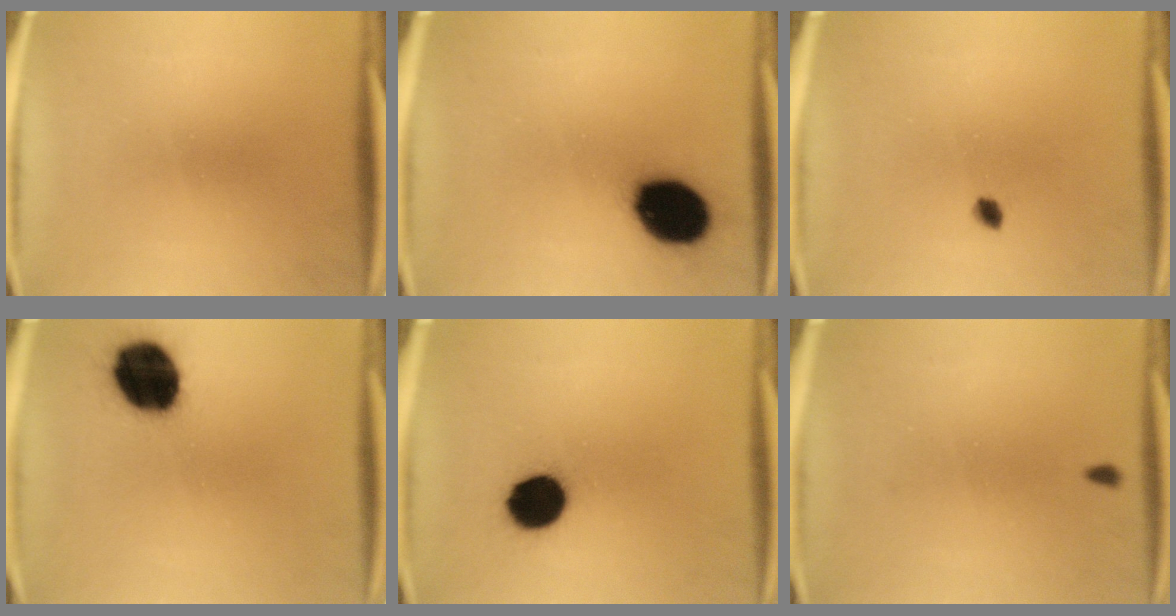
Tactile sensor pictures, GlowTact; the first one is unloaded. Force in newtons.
{"total": 16.1}
{"total": 1.5}
{"total": 16.8}
{"total": 11.4}
{"total": 0.8}